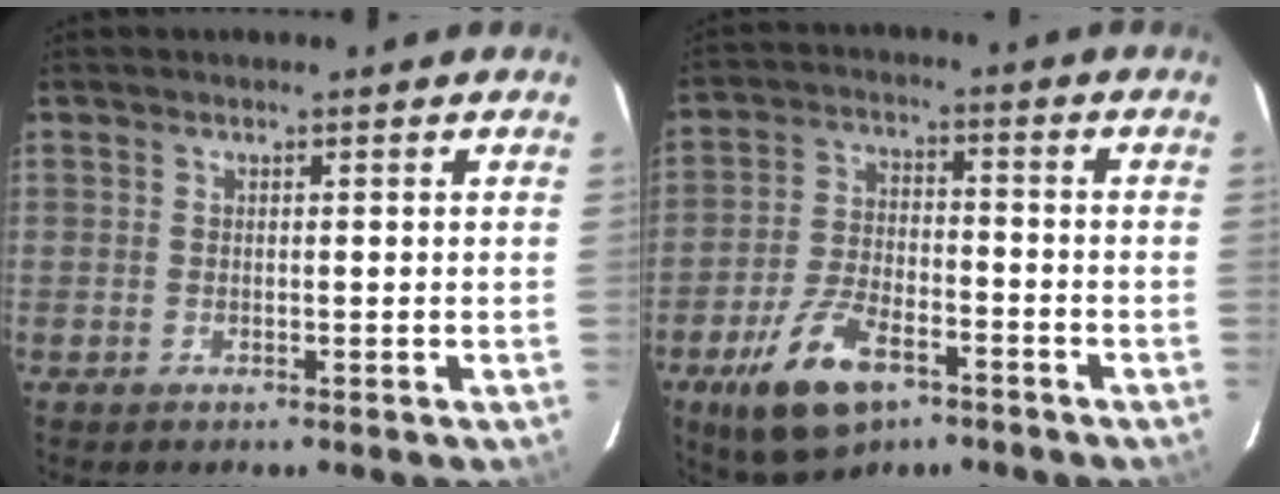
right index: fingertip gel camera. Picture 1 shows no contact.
{"total": 13.4, "force": [-7.7, 6.3, 8.9], "torque": [-0.191, -0.010, -0.135]}